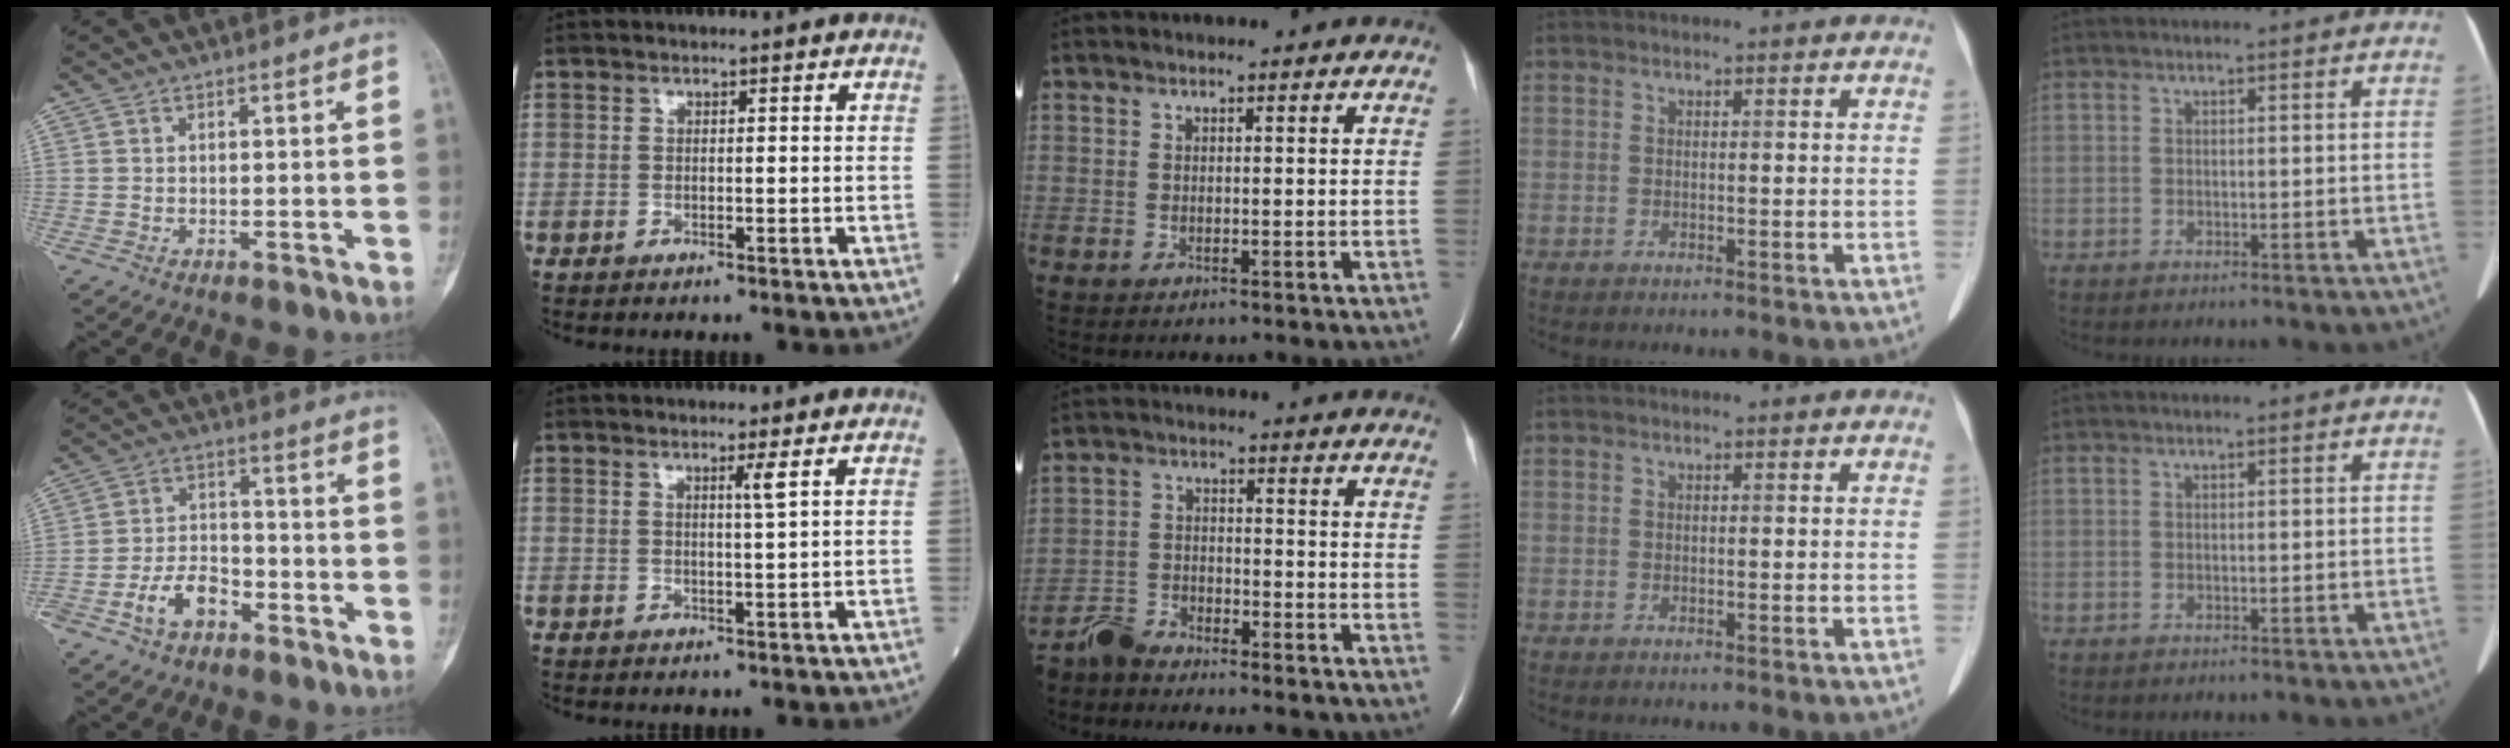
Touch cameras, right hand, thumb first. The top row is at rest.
{"thumb": {"total": 8.2, "force": [-4.2, 5.2, 4.8], "torque": [-0.075, 0.034, -0.074]}, "index": {"total": 1.6, "force": [0.8, -0.6, 1.2], "torque": [-0.027, -0.009, 0.015]}, "middle": {"total": 10.5, "force": [-9.8, 1.8, 3.1], "torque": [-0.052, 0.005, -0.154]}}